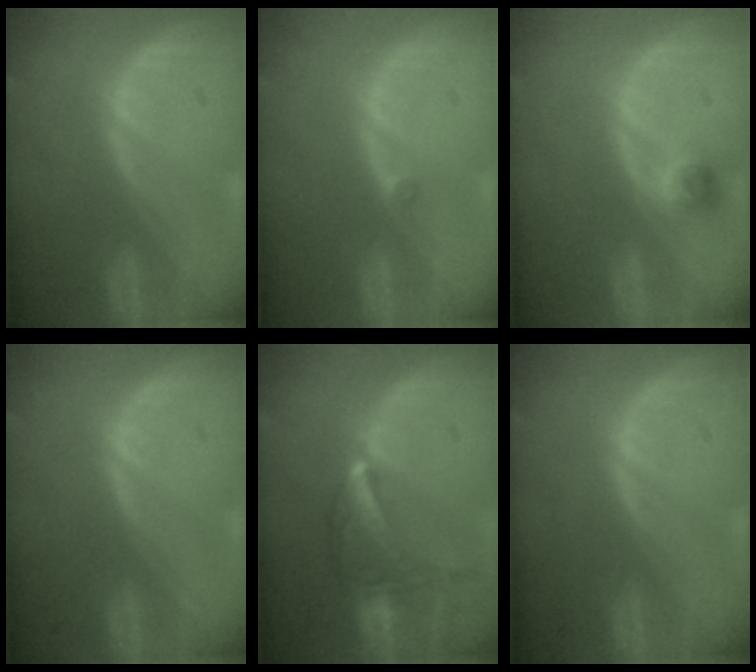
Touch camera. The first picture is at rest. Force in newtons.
{"total": 0.7, "press": 0.6, "slide": 0.3}
{"total": 2.3, "press": 2.0, "slide": 1.1}
{"total": 0.0}
{"total": 9.2, "press": 8.1, "slide": 4.3}
{"total": 0.0}